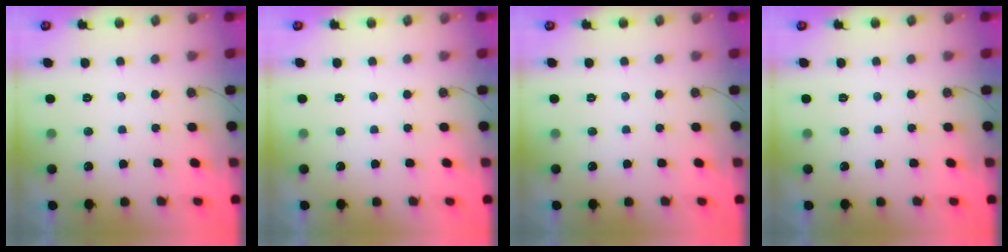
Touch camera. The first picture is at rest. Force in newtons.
{"total": 0.0}
{"total": 0.0}
{"total": 0.0}